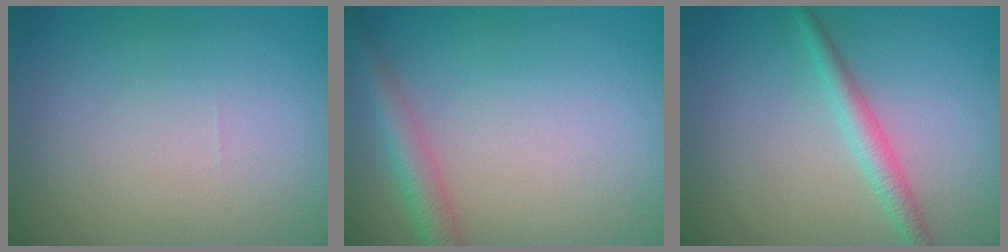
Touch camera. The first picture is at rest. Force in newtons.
{"total": 2.9, "press": 2.9, "slide": 0.1}
{"total": 2.0, "press": 2.0, "slide": 0.0}